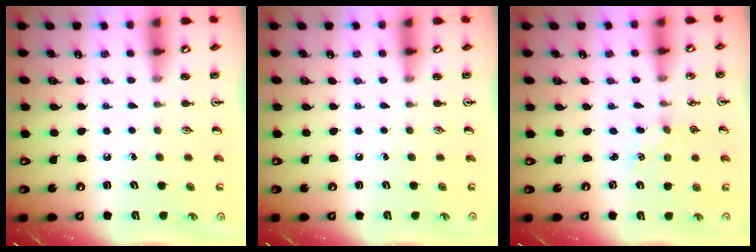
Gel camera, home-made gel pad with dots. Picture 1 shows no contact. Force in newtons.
{"total": 0.0}
{"total": 1.7, "press": 1.6, "slide": 0.2}